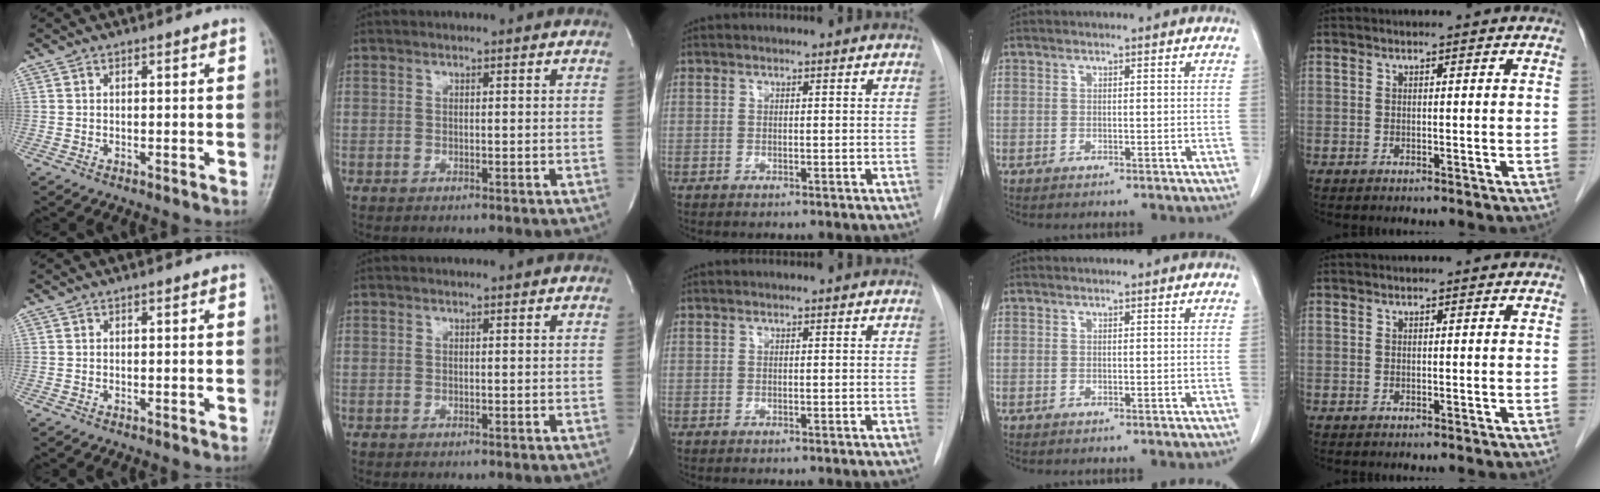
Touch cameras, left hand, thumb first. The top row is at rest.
{}